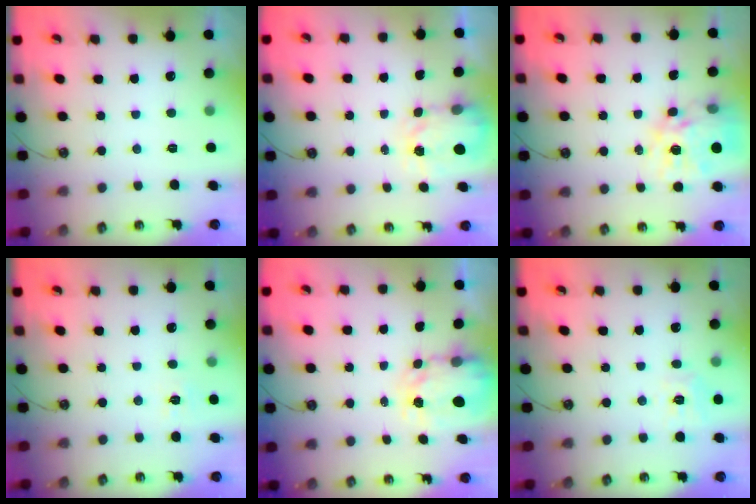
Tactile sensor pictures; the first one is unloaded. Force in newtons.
{"total": 4.0, "press": 3.9, "slide": 0.6}
{"total": 14.4, "press": 14.4, "slide": 0.9}
{"total": 6.2, "press": 6.2, "slide": 0.6}
{"total": 4.0, "press": 4.0, "slide": 0.2}
{"total": 8.3, "press": 8.3, "slide": 1.1}